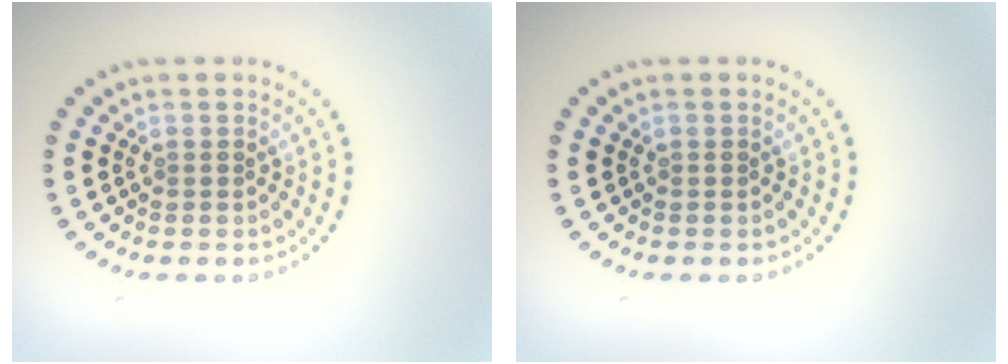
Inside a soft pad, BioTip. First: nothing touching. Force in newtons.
{"total": 0.0}